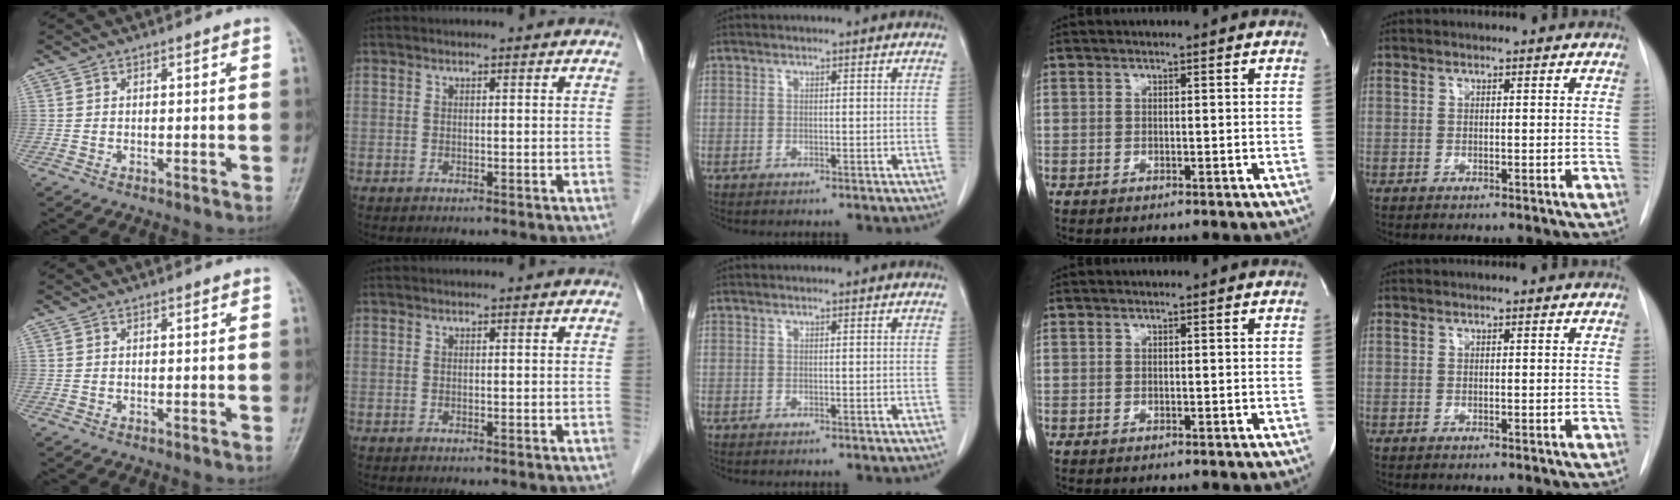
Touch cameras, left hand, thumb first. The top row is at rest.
{}